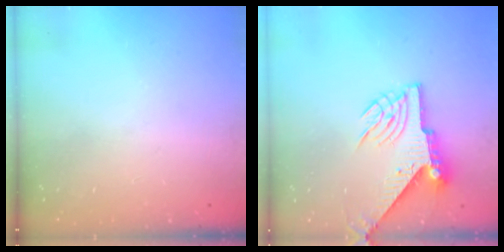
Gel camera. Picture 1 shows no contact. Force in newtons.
{"total": 7.8, "press": 7.7, "slide": 1.3}